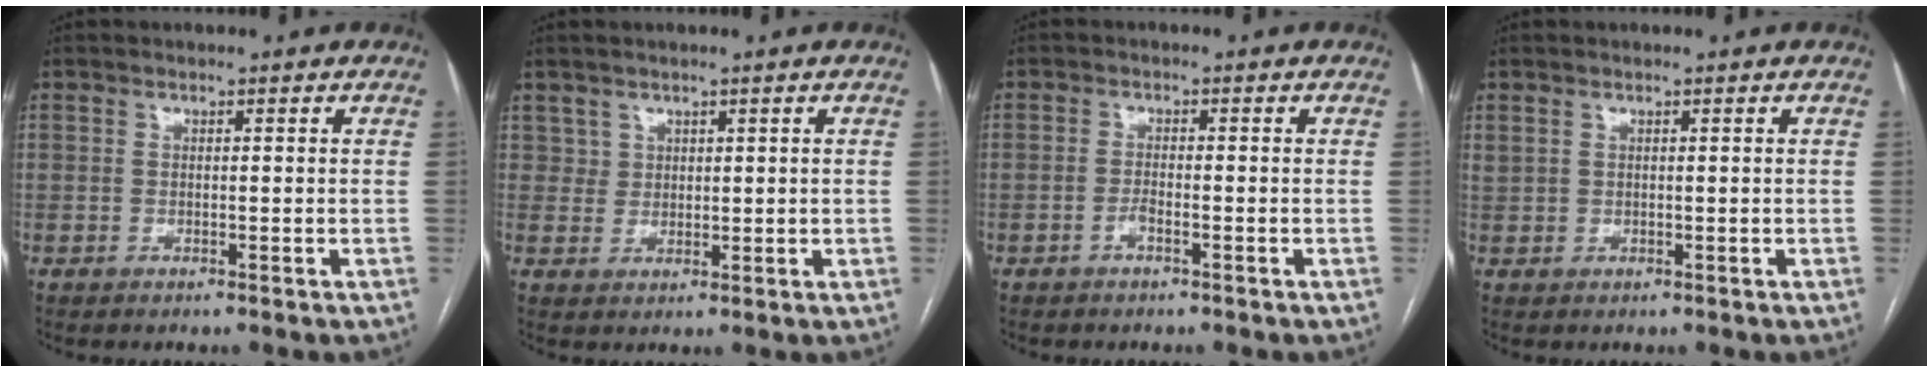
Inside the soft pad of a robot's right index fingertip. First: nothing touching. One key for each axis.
{"total": 2.3, "fx": 1.3, "fy": 1.8, "fz": -0.2, "tx": 0.020, "ty": 0.005, "tz": 0.017}
{"total": 1.4, "fx": -0.9, "fy": 0.2, "fz": 1.0, "tx": -0.019, "ty": 0.002, "tz": -0.016}
{"total": 0.7, "fx": 0.6, "fy": 0.4, "fz": 0.2, "tx": -0.004, "ty": 0.013, "tz": 0.016}